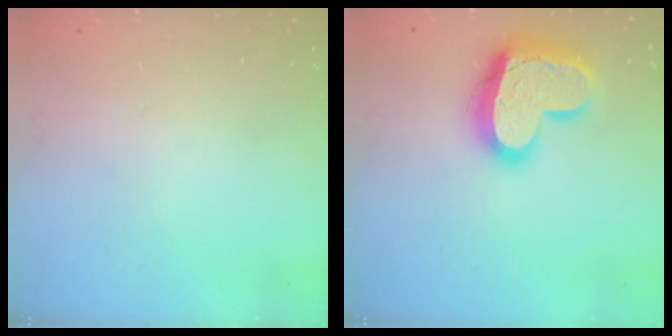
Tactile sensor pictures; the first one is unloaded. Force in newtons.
{"total": 18.4, "press": 18.3, "slide": 1.7}